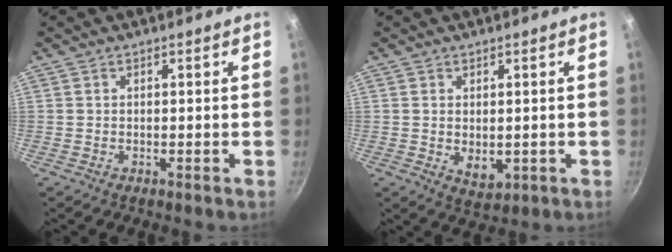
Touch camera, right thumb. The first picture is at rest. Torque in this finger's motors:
{"motor_torque": [-0.48, 0.23, -0.40, 0.33, 0.01]}